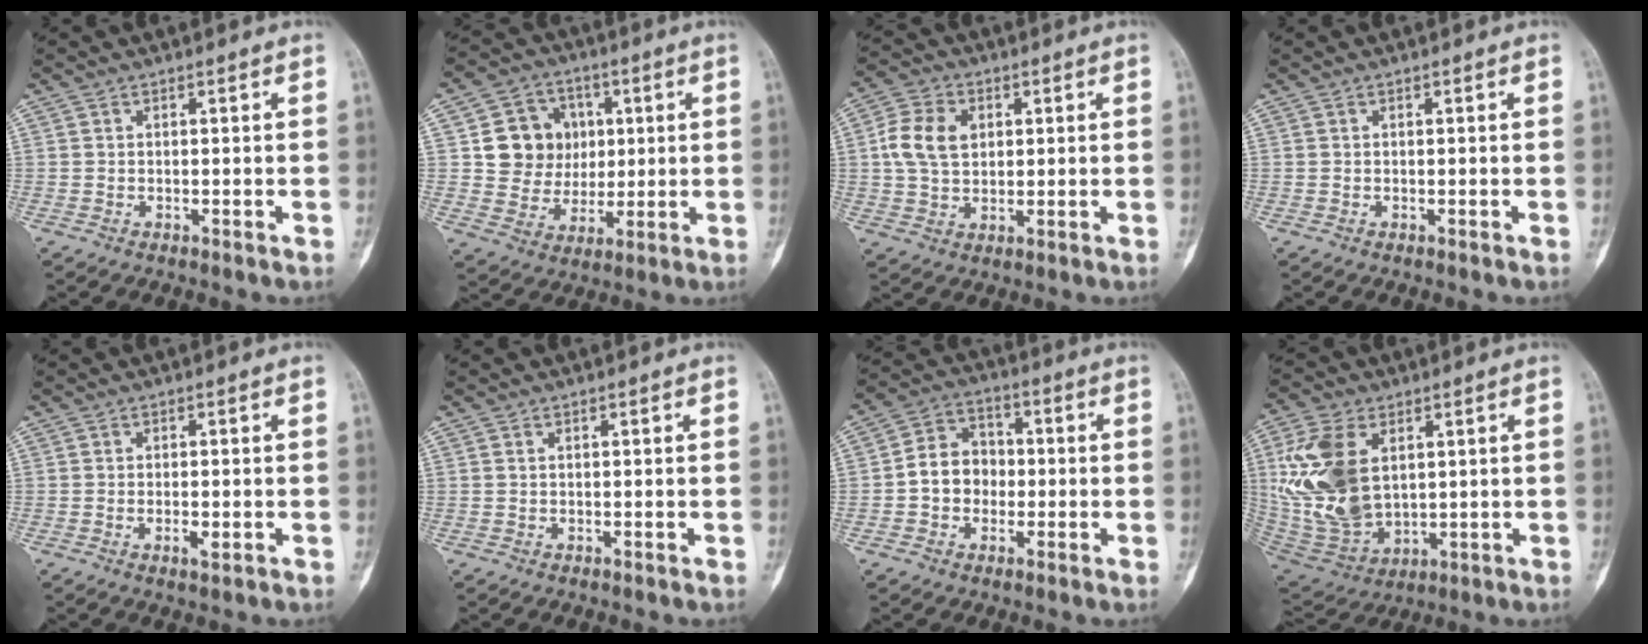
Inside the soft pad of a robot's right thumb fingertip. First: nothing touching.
{"total": 11.9, "force": [2.3, 10.8, 4.3], "torque": [-0.021, 0.001, 0.047]}
{"total": 8.9, "force": [1.7, 6.5, 5.9], "torque": [-0.107, 0.004, 0.032]}
{"total": 0.0}
{"total": 2.2, "force": [-0.6, 0.8, 2.0], "torque": [-0.030, -0.002, -0.009]}
{"total": 0.0}
{"total": 8.6, "force": [-1.1, 7.3, 4.4], "torque": [-0.045, 0.030, -0.030]}
{"total": 18.0, "force": [3.7, 11.4, 13.5], "torque": [-0.273, -0.018, 0.088]}